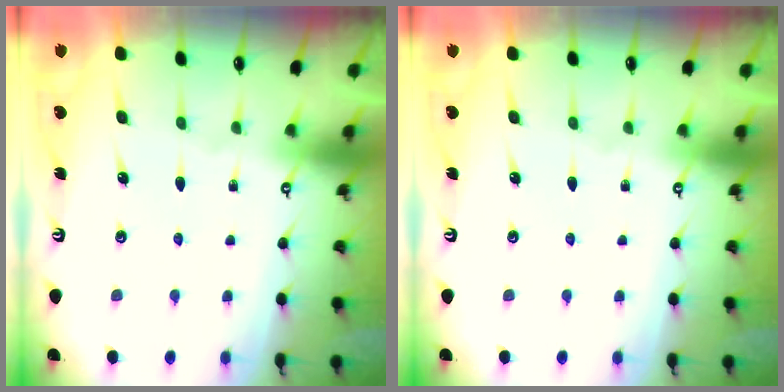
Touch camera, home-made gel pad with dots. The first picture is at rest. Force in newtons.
{"total": 0.0}